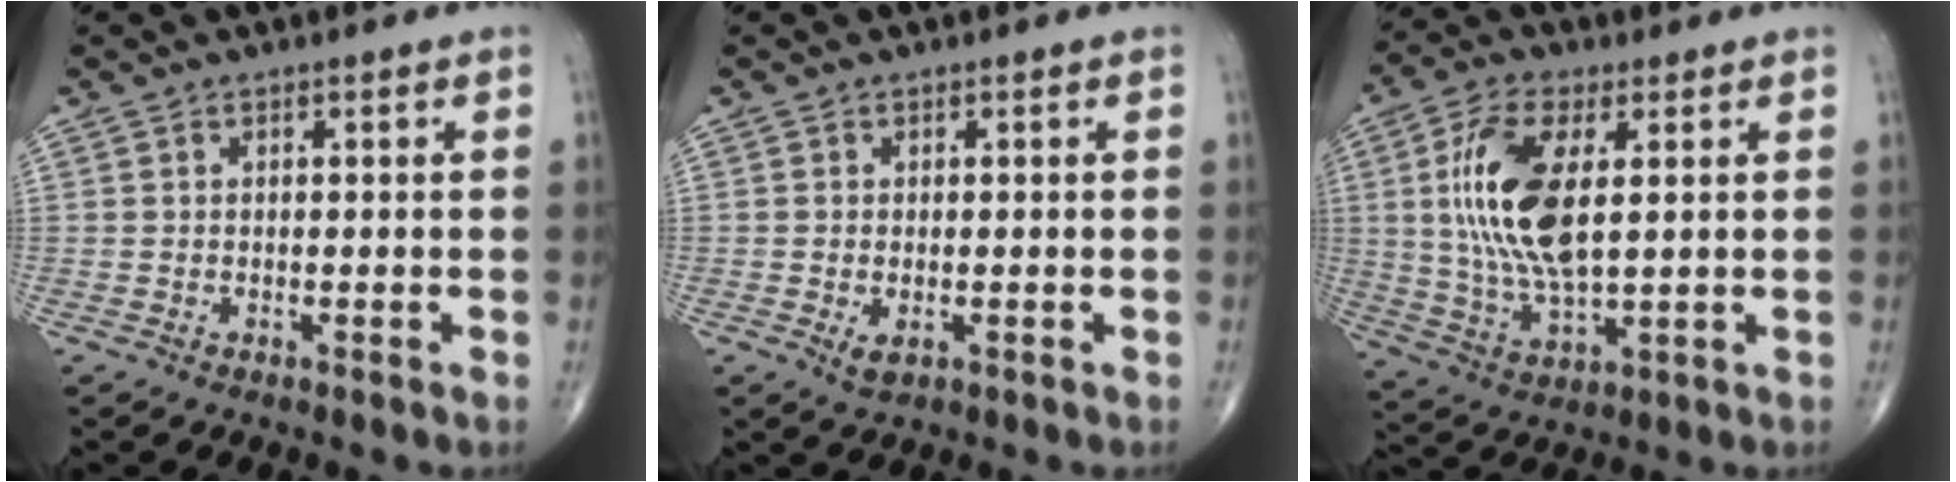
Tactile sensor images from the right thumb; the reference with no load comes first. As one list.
[{"total": 2.0, "force": [-0.5, 1.1, 1.6], "torque": [-0.028, -0.004, -0.005]}, {"total": 15.6, "force": [2.8, 6.9, 13.7], "torque": [-0.277, -0.010, 0.059]}]